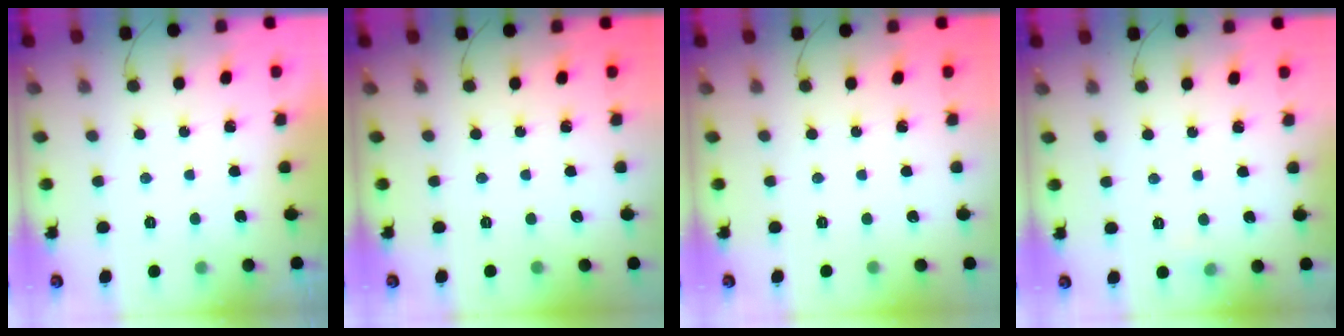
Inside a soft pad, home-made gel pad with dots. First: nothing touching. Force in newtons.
{"total": 0.0}
{"total": 0.0}
{"total": 3.7, "press": 3.5, "slide": 1.2}